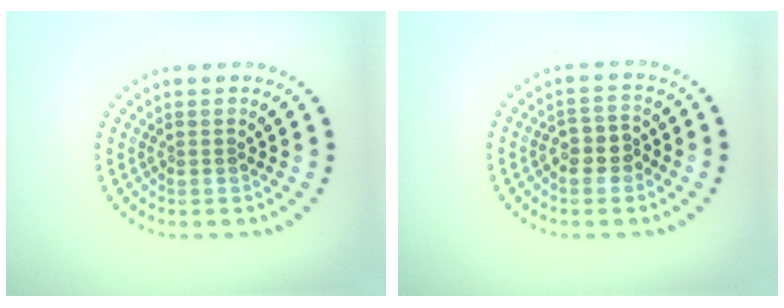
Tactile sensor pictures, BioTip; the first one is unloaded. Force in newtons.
{"total": 2.4, "press": 2.2, "slide": 0.9}